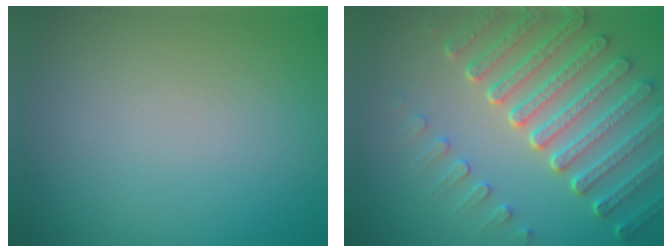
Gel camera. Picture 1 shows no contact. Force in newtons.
{"total": 7.3, "press": 5.5, "slide": 4.8}